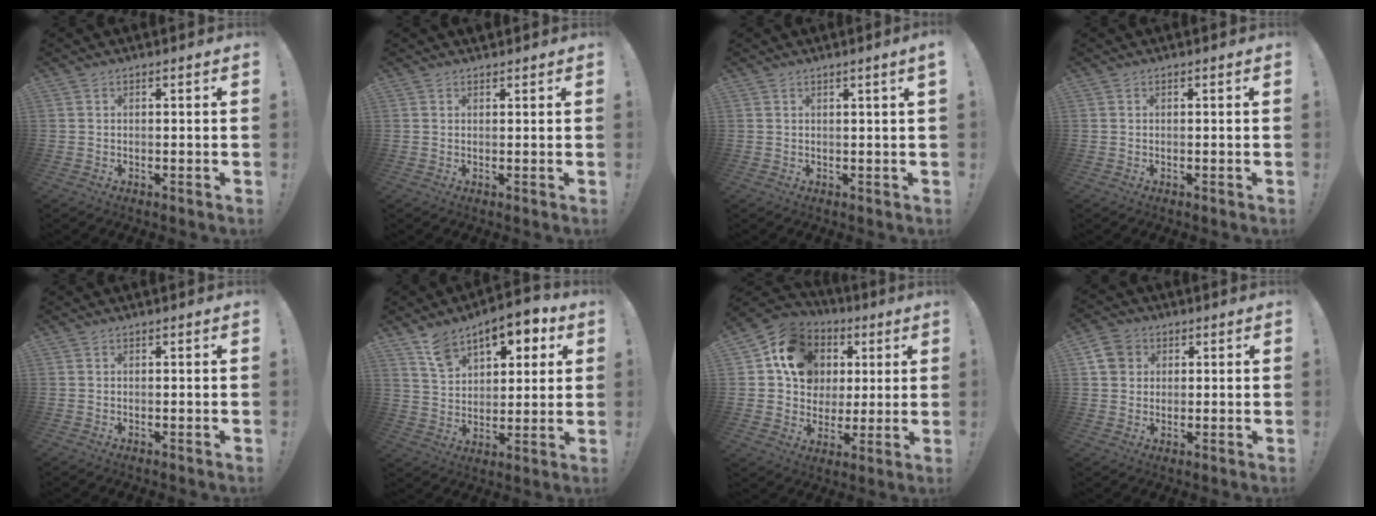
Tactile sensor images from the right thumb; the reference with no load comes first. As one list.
[{"total": 0.9, "force": [0.9, 0.3, 0.0], "torque": [0.007, -0.005, 0.017]}, {"total": 2.0, "force": [0.9, -0.4, 1.7], "torque": [-0.028, -0.004, 0.014]}, {"total": 0.0}, {"total": 0.0}, {"total": 13.8, "force": [9.0, 7.2, 7.5], "torque": [-0.114, -0.053, 0.159]}, {"total": 16.7, "force": [5.3, 14.0, 7.5], "torque": [-0.104, -0.012, 0.117]}, {"total": 6.9, "force": [2.5, 6.0, 2.4], "torque": [-0.037, -0.001, 0.053]}]